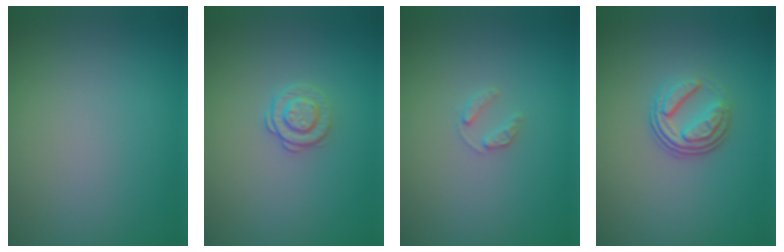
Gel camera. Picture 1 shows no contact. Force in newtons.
{"total": 1.6, "press": 1.2, "slide": 1.0}
{"total": 1.1, "press": 1.1, "slide": 0.2}
{"total": 3.5, "press": 2.4, "slide": 2.5}